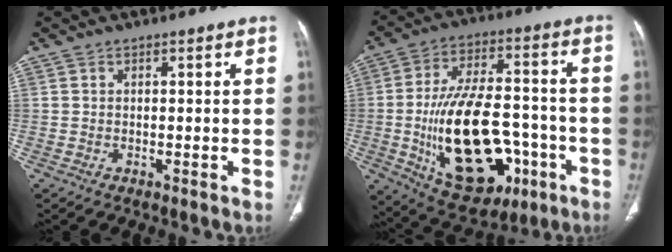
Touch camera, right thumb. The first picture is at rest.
{"total": 25.2, "force": [-6.3, 13.8, 20.1], "torque": [-0.320, 0.028, -0.076]}